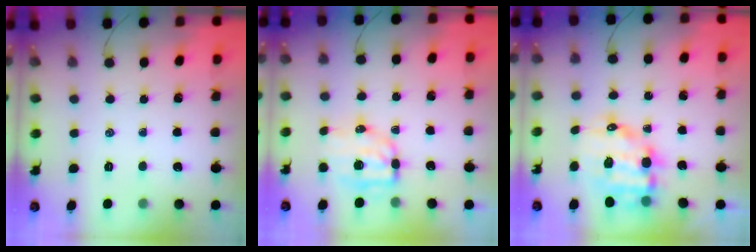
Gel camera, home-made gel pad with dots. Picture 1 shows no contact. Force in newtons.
{"total": 8.1, "press": 8.0, "slide": 1.6}
{"total": 12.1, "press": 11.8, "slide": 2.7}